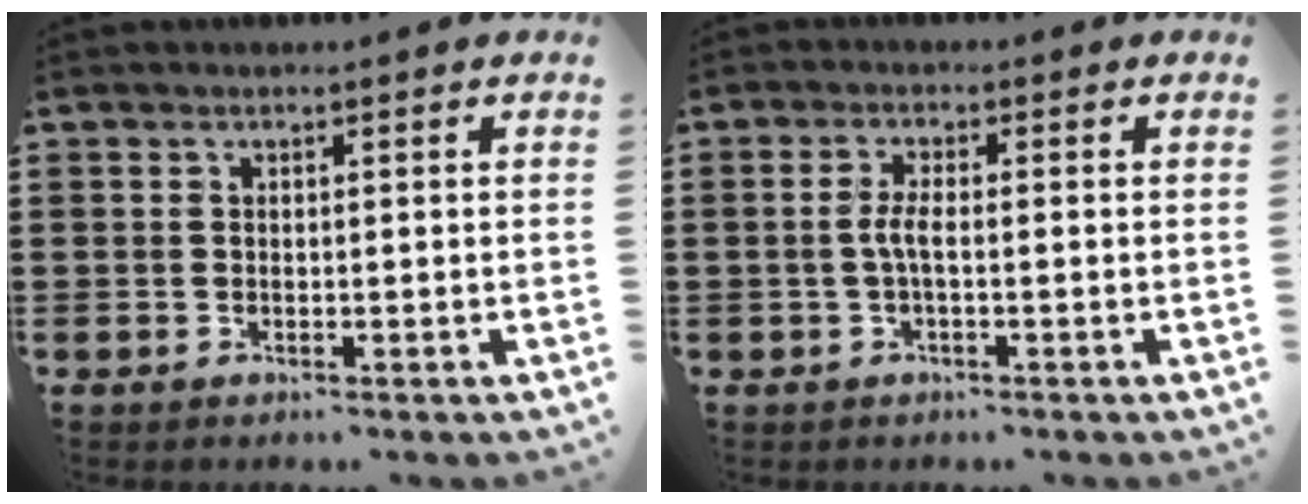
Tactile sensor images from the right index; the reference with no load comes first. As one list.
[{"total": 2.9, "force": [-0.6, 0.5, 2.8], "torque": [-0.066, -0.005, -0.016]}]